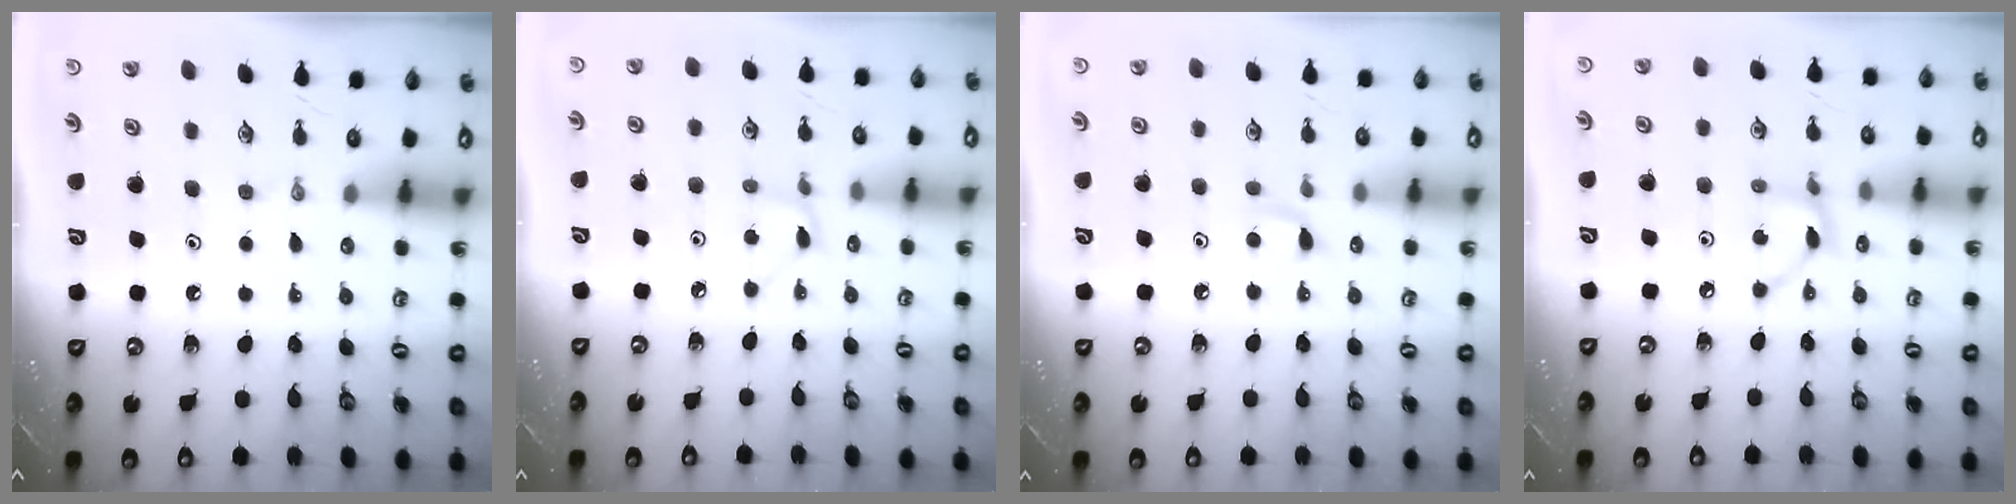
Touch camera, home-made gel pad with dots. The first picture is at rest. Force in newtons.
{"total": 2.0, "press": 2.0, "slide": 0.3}
{"total": 4.1, "press": 4.1, "slide": 0.6}
{"total": 3.5, "press": 3.5, "slide": 0.1}